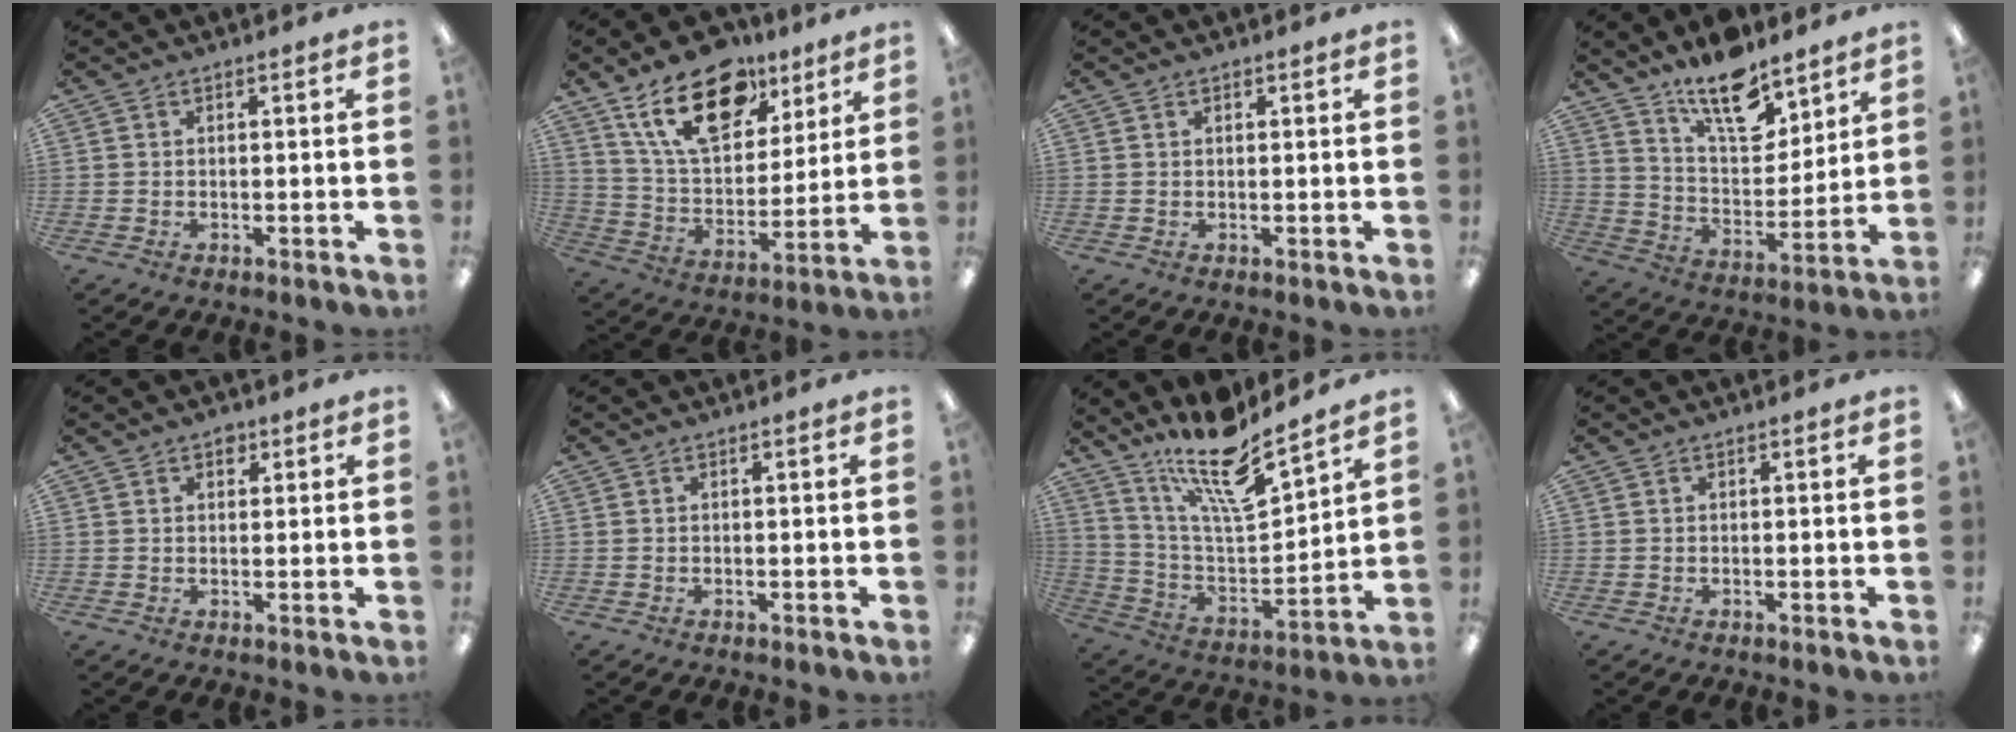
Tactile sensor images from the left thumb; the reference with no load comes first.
{"total": 20.9, "force": [12.3, 11.5, 12.5], "torque": [-0.202, -0.050, 0.217]}
{"total": 0.6, "force": [0.5, 0.3, 0.2], "torque": [0.004, -0.002, 0.006]}
{"total": 15.1, "force": [11.6, 6.1, 7.5], "torque": [-0.117, -0.076, 0.203]}
{"total": 2.3, "force": [1.5, 1.4, 1.0], "torque": [0.003, -0.007, 0.022]}
{"total": 0.0}
{"total": 16.5, "force": [13.1, 3.6, 9.4], "torque": [-0.178, -0.092, 0.222]}
{"total": 0.0}